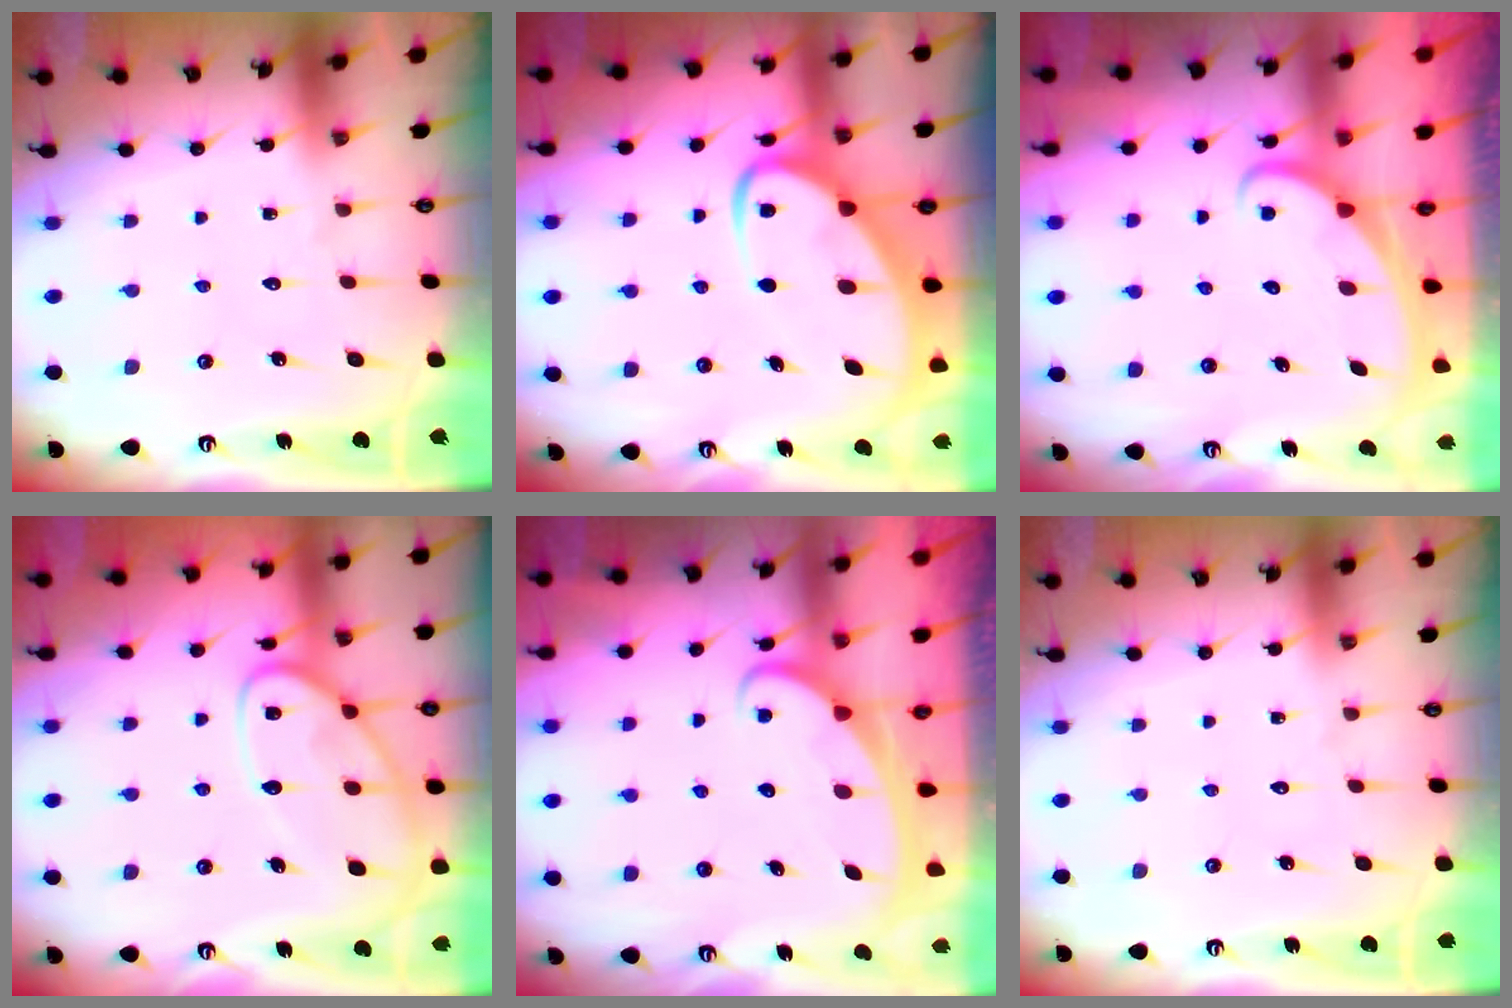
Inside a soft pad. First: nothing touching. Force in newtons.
{"total": 8.0, "press": 8.0, "slide": 0.9}
{"total": 2.2, "press": 2.2, "slide": 0.1}
{"total": 14.5, "press": 14.4, "slide": 1.0}
{"total": 3.9, "press": 3.9, "slide": 0.3}
{"total": 0.0}